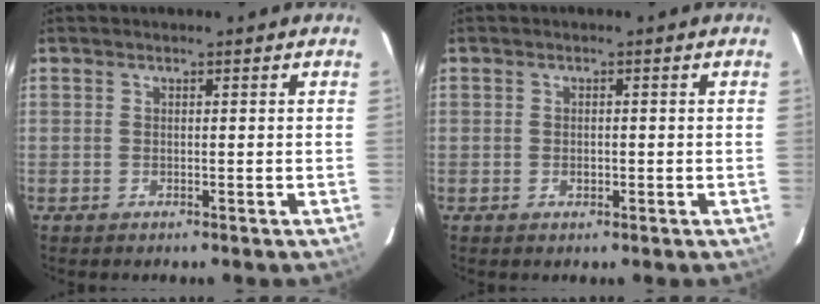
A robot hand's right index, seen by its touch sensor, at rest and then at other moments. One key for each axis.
{"total": 1.4, "fx": -0.4, "fy": 1.0, "fz": 1.0, "tx": -0.017, "ty": 0.003, "tz": -0.006}